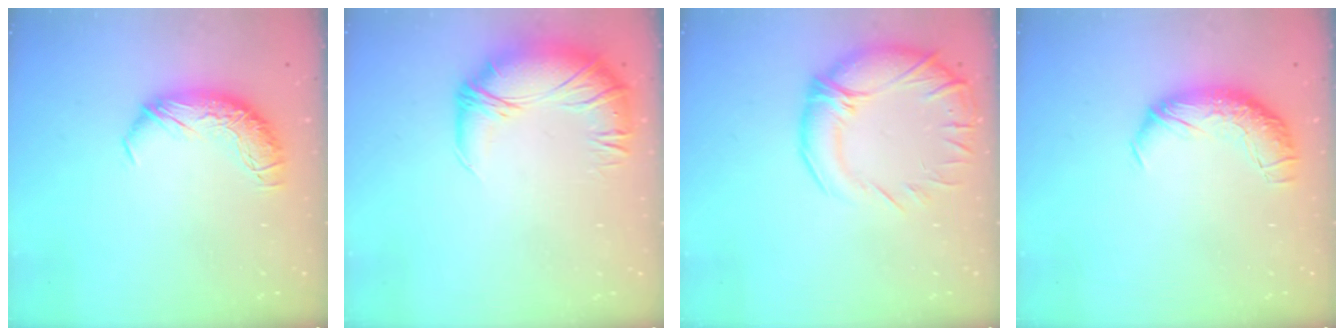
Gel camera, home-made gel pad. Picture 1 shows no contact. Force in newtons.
{"total": 2.8, "press": 0.1, "slide": 2.8}
{"total": 7.1, "press": 5.7, "slide": 4.2}
{"total": 2.3, "press": 0.9, "slide": 2.2}